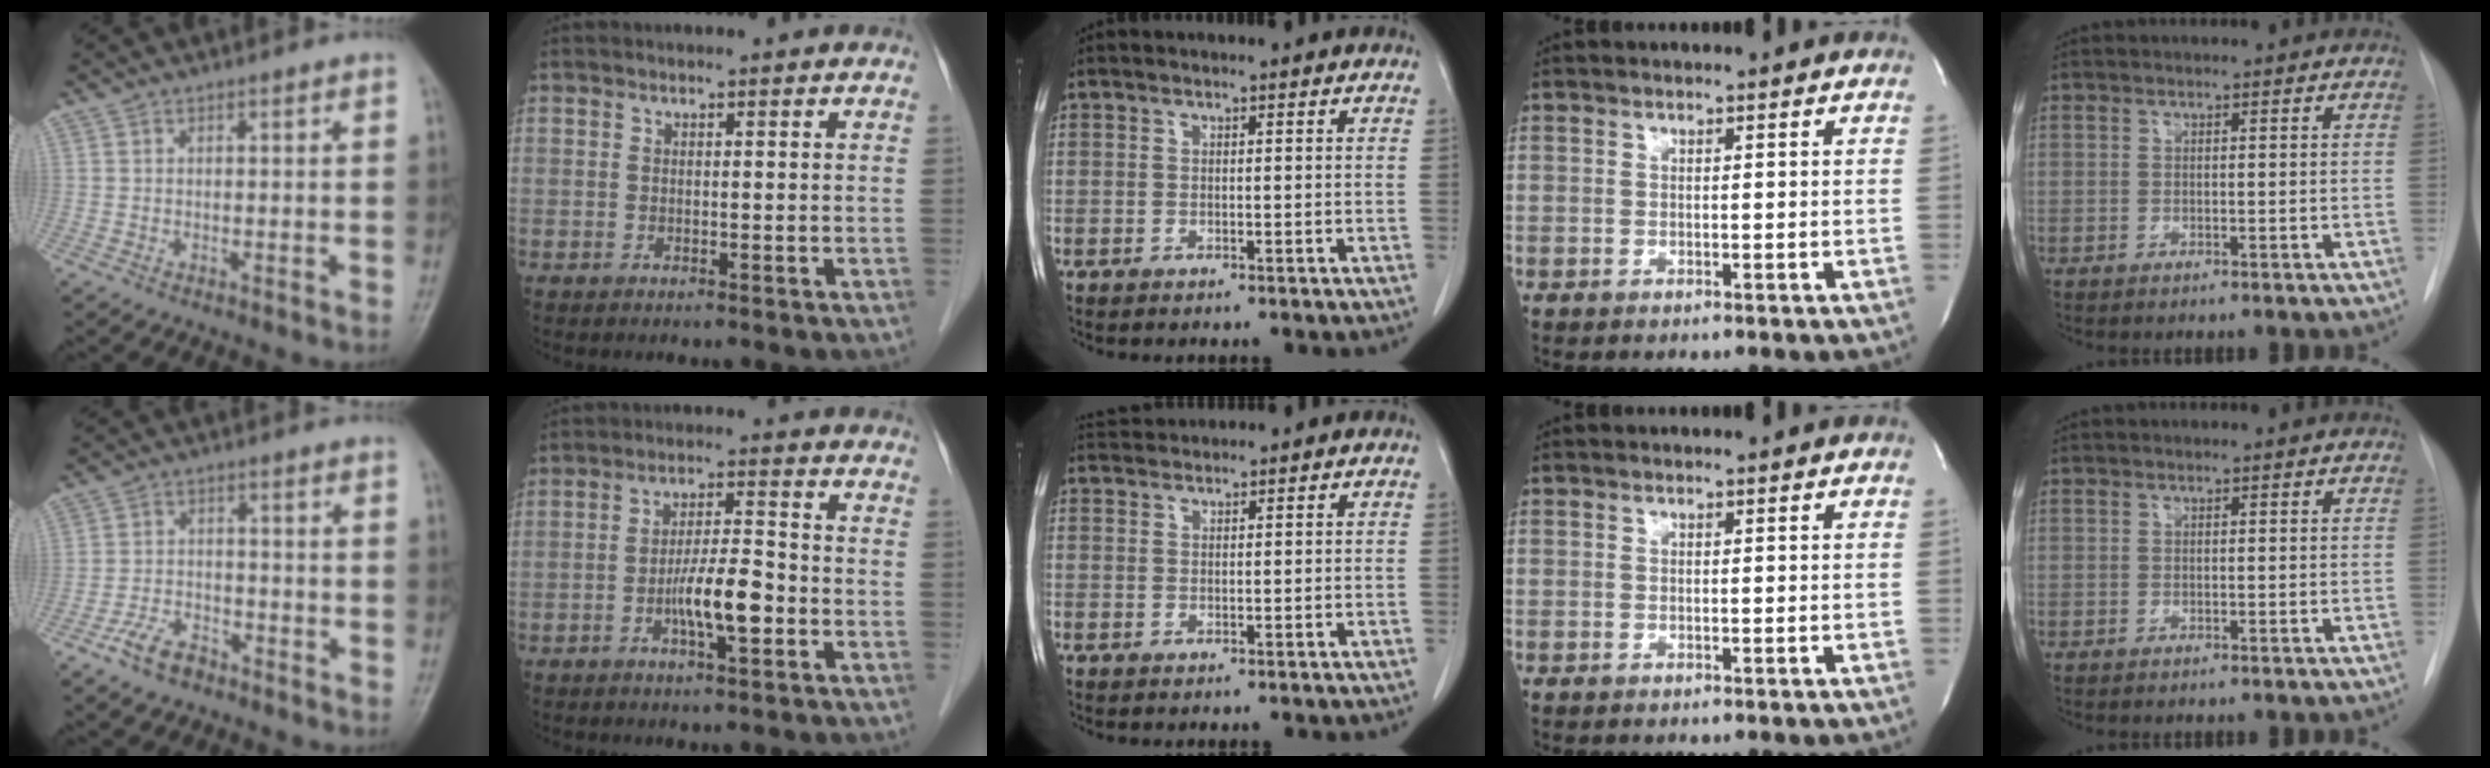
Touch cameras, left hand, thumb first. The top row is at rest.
{"thumb": {"total": 5.5, "force": [-3.9, 2.8, 2.7], "torque": [-0.051, 0.022, -0.073]}, "index": {"total": 6.9, "force": [-2.4, 1.1, 6.3], "torque": [-0.122, 0.004, -0.044]}, "middle": {"total": 1.9, "force": [1.9, -0.3, -0.4], "torque": [-0.005, 0.011, 0.044]}}